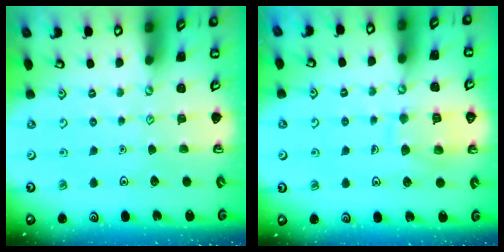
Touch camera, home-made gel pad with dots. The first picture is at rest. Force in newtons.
{"total": 9.8, "press": 9.7, "slide": 0.9}